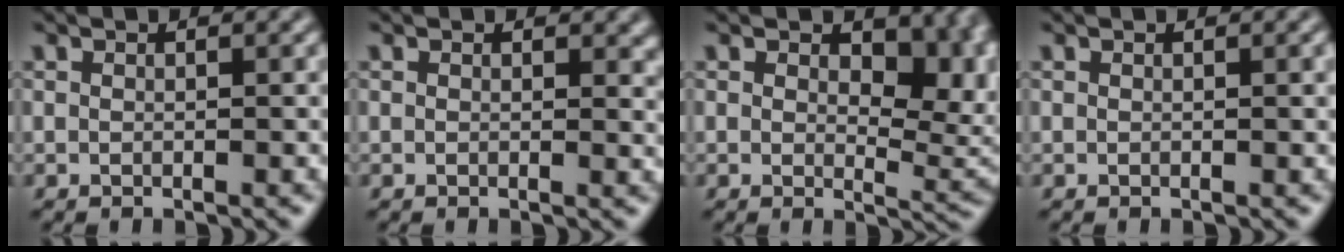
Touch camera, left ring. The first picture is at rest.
{"total": 1.6, "force": [0.5, 1.0, 1.2], "torque": [-0.009, -0.003, 0.004]}
{"total": 7.3, "force": [1.9, 4.1, 5.7], "torque": [-0.076, -0.010, 0.029]}
{"total": 0.7, "force": [0.1, 0.1, 0.6], "torque": [-0.007, 0.000, 0.001]}